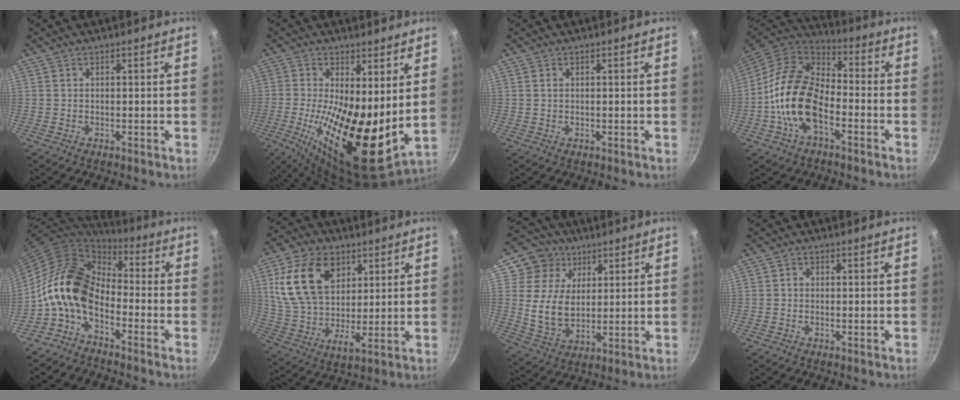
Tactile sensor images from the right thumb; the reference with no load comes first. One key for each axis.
{"total": 19.9, "fx": 0.2, "fy": 7.7, "fz": 18.4, "tx": -0.293, "ty": -0.038, "tz": 0.003}
{"total": 0.8, "fx": 0.3, "fy": 0.6, "fz": 0.5, "tx": -0.007, "ty": 0.003, "tz": 0.005}
{"total": 15.6, "fx": -4.4, "fy": 9.0, "fz": 11.9, "tx": -0.198, "ty": 0.039, "tz": -0.096}
{"total": 13.1, "fx": -3.9, "fy": 8.3, "fz": 9.4, "tx": -0.153, "ty": 0.051, "tz": -0.099}
{"total": 17.4, "fx": 6.5, "fy": 11.0, "fz": 11.8, "tx": -0.201, "ty": -0.010, "tz": 0.124}
{"total": 12.2, "fx": 4.9, "fy": 9.9, "fz": 5.2, "tx": -0.065, "ty": -0.021, "tz": 0.089}
{"total": 0.9, "fx": -0.2, "fy": 0.8, "fz": 0.3, "tx": -0.003, "ty": 0.004, "tz": -0.005}